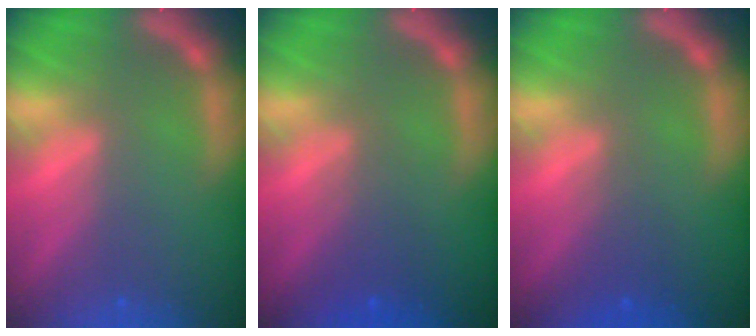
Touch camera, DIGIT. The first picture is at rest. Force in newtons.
{"total": 2.5}
{"total": 1.9}